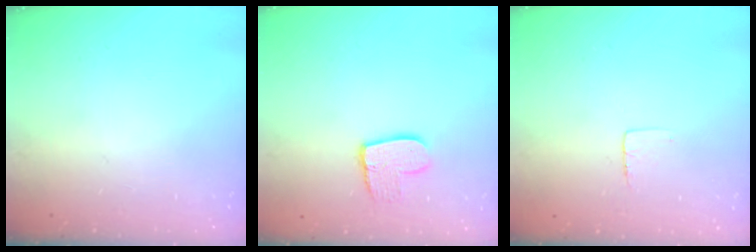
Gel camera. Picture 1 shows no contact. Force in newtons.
{"total": 9.8, "press": 9.8, "slide": 0.7}
{"total": 3.5, "press": 3.5, "slide": 0.3}